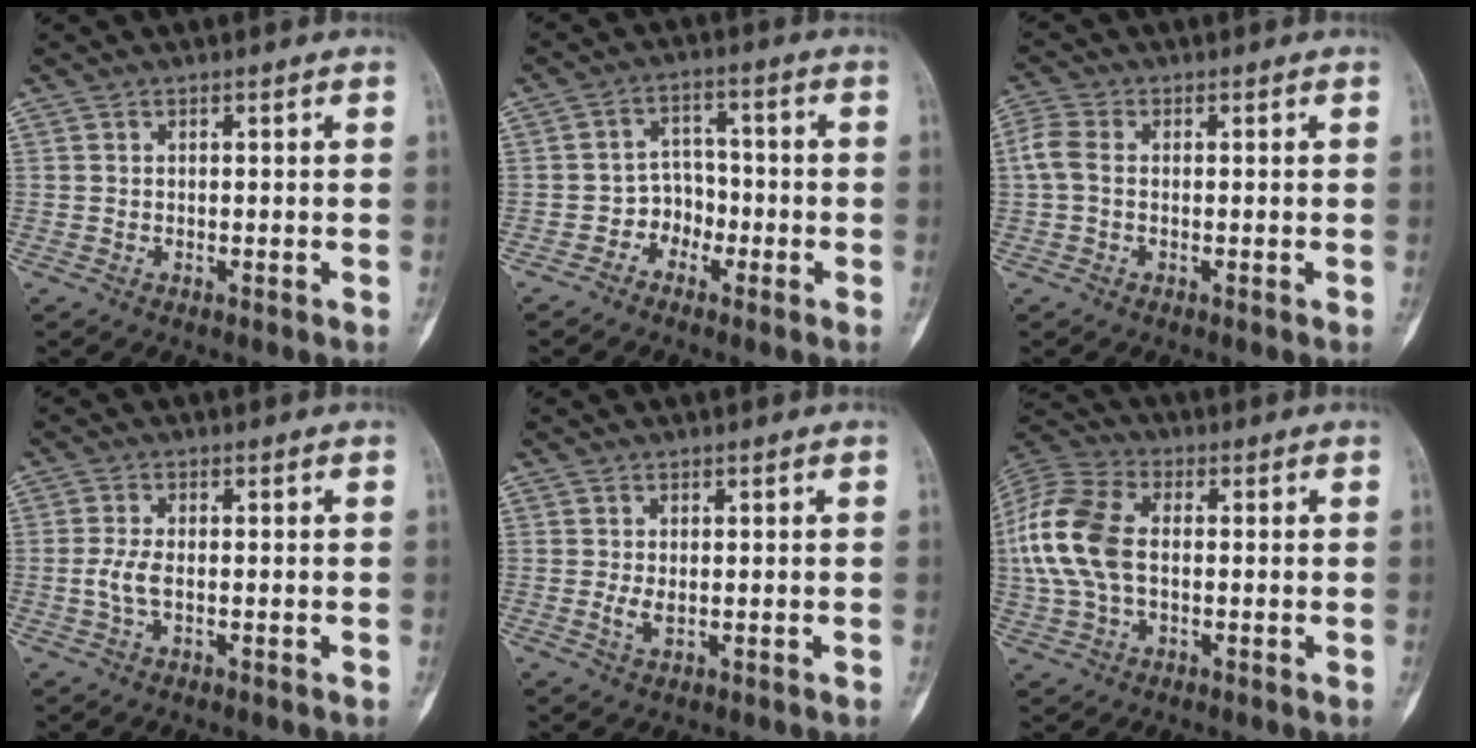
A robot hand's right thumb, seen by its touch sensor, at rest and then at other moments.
{"total": 4.8, "force": [-2.4, 3.9, 1.3], "torque": [0.017, 0.025, -0.052]}
{"total": 4.0, "force": [0.0, 2.6, 3.0], "torque": [-0.079, 0.009, -0.008]}
{"total": 3.3, "force": [-0.4, 1.4, 2.9], "torque": [-0.073, 0.002, -0.010]}
{"total": 2.0, "force": [0.0, 1.0, 1.8], "torque": [-0.040, -0.006, 0.005]}
{"total": 14.7, "force": [0.3, 9.1, 11.5], "torque": [-0.255, 0.025, 0.001]}